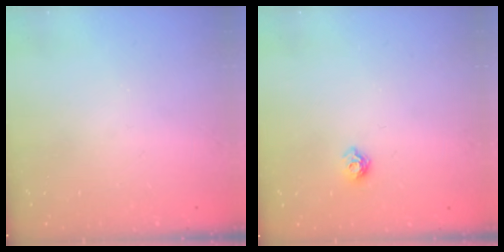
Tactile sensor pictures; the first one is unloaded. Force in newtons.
{"total": 5.6, "press": 5.6, "slide": 0.9}